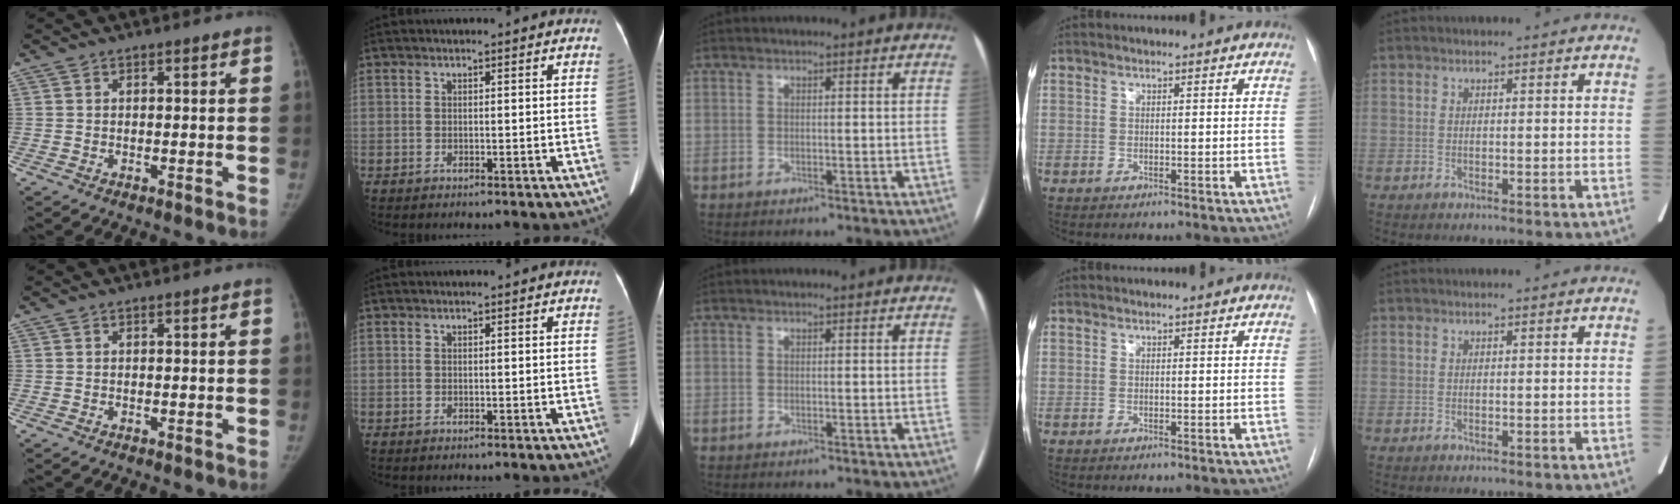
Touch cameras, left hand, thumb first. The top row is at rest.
{}